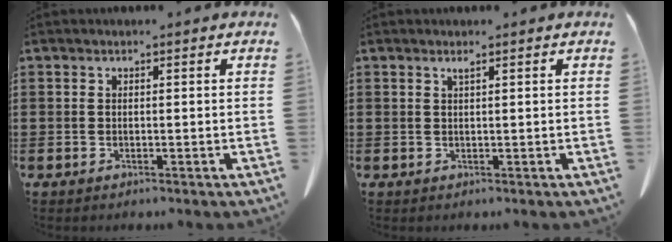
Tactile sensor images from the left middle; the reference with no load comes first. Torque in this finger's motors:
{"motor_torque": [-1.08, 1.06, -0.40, -0.05]}